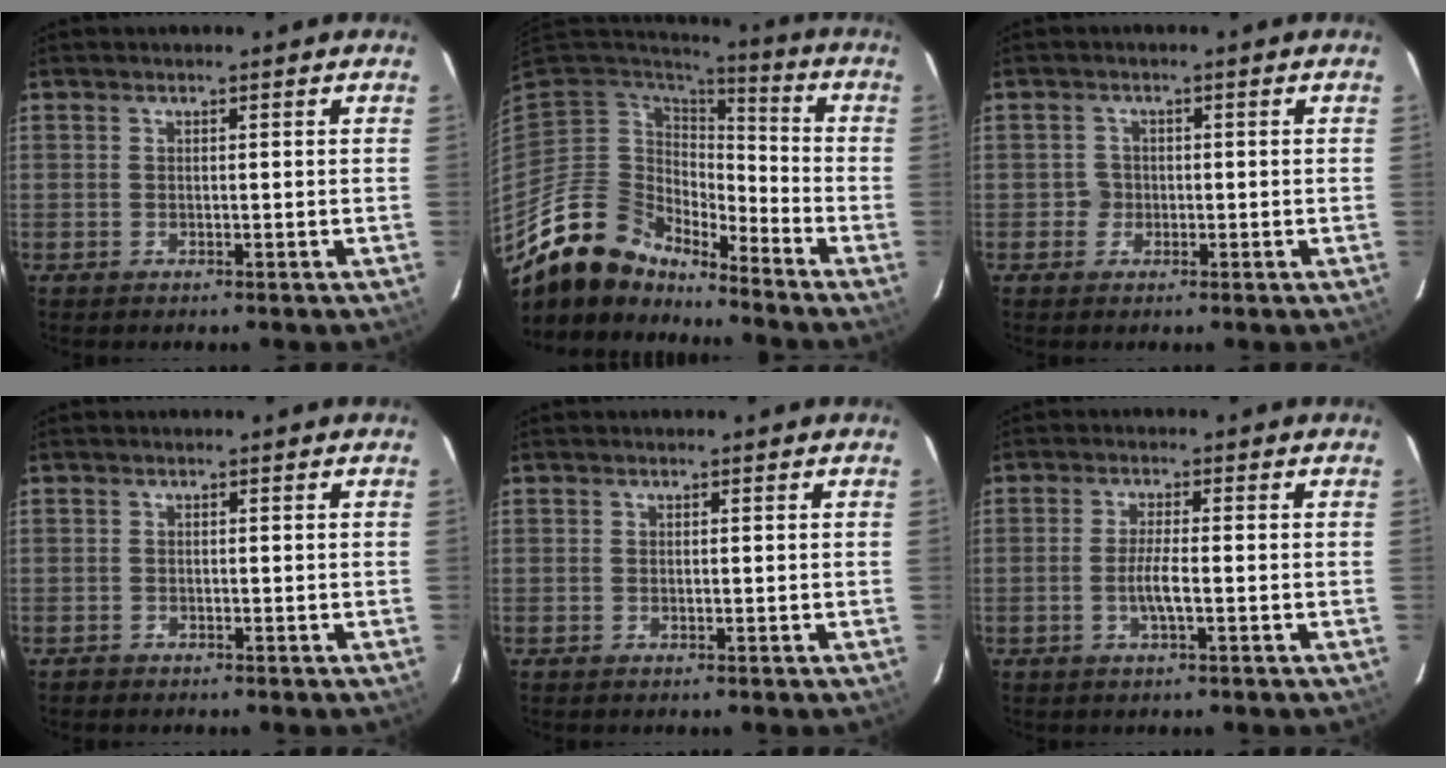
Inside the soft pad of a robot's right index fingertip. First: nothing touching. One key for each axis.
{"total": 13.5, "fx": -12.2, "fy": 5.2, "fz": 2.6, "tx": -0.058, "ty": 0.017, "tz": -0.228}
{"total": 2.1, "fx": -0.6, "fy": 2.0, "fz": 0.0, "tx": 0.002, "ty": 0.009, "tz": -0.010}
{"total": 1.1, "fx": -0.8, "fy": 0.8, "fz": -0.2, "tx": -0.001, "ty": 0.005, "tz": -0.014}
{"total": 0.0}
{"total": 3.7, "fx": -1.1, "fy": 0.2, "fz": 3.5, "tx": -0.067, "ty": -0.004, "tz": -0.021}